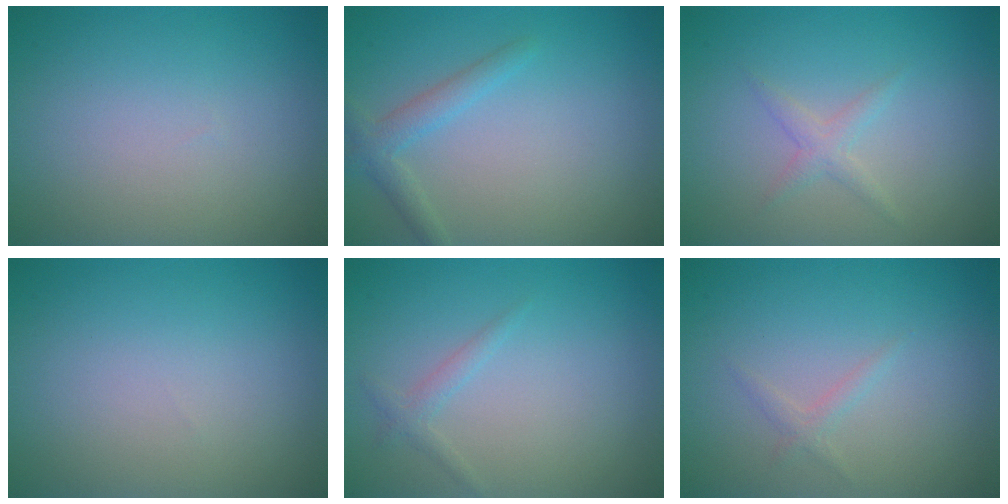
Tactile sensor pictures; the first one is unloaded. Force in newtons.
{"total": 2.1, "press": 2.1, "slide": 0.1}
{"total": 1.3, "press": 1.3, "slide": 0.1}
{"total": 0.0}
{"total": 1.0, "press": 1.0, "slide": 0.2}
{"total": 0.9, "press": 0.9, "slide": 0.1}